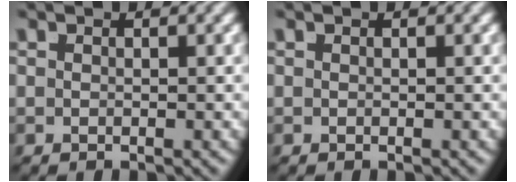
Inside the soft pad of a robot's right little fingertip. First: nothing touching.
{"total": 0.0}